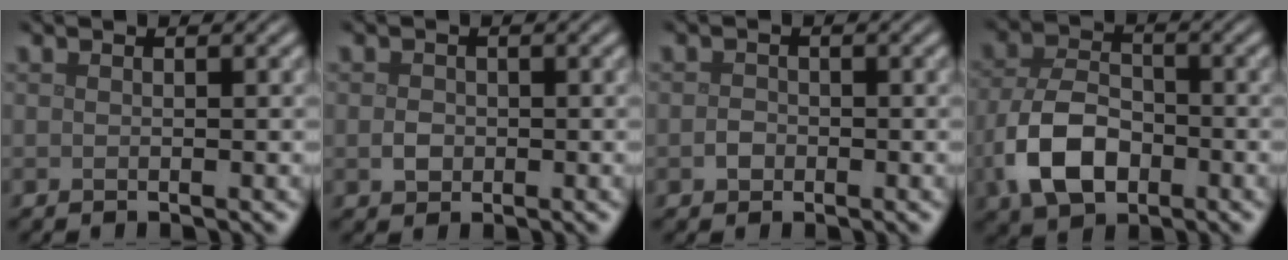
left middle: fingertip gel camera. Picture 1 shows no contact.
{"total": 1.5, "force": [-0.3, 1.2, 0.7], "torque": [-0.015, -0.002, -0.008]}
{"total": 1.2, "force": [-0.5, 1.0, 0.5], "torque": [-0.009, 0.000, -0.011]}
{"total": 7.0, "force": [-2.4, 4.6, 4.7], "torque": [-0.104, -0.003, -0.048]}